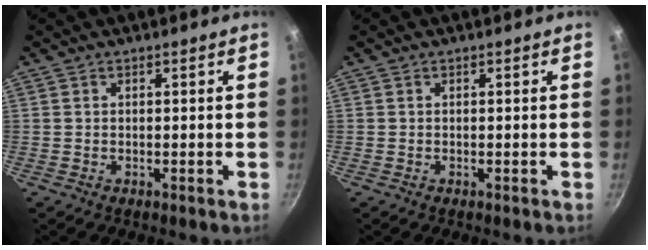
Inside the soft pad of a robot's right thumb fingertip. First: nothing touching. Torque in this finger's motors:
{"motor_torque": [0.32, 0.20, 0.09, 0.48, 0.01]}